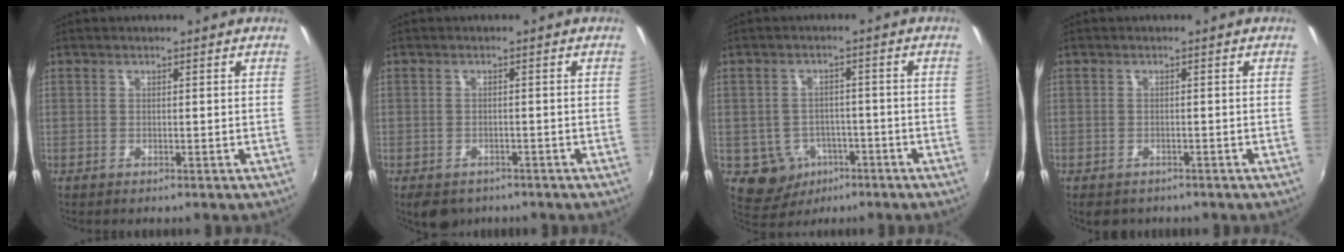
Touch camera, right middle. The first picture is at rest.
{"total": 5.2, "force": [-3.6, 3.0, 2.1], "torque": [-0.048, -0.015, -0.049]}
{"total": 7.5, "force": [-3.5, 6.3, 2.0], "torque": [-0.061, 0.006, -0.036]}
{"total": 3.0, "force": [-2.2, 1.8, 1.2], "torque": [-0.027, -0.013, -0.028]}